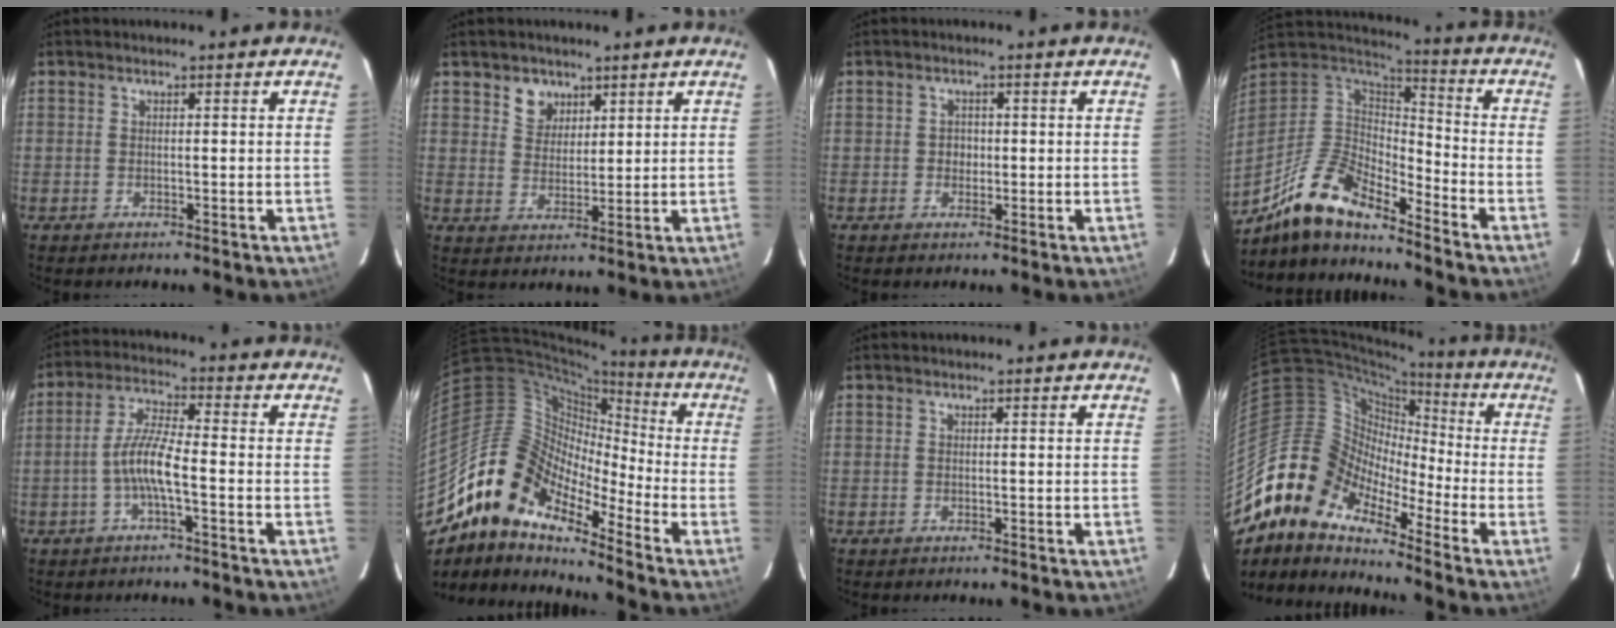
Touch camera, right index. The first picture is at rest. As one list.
[{"total": 4.8, "force": [3.0, 3.6, 1.1], "torque": [-0.011, 0.009, 0.057]}, {"total": 1.9, "force": [-0.2, 1.8, 0.5], "torque": [-0.007, 0.006, -0.004]}, {"total": 15.3, "force": [-12.0, 4.2, 8.5], "torque": [-0.172, -0.010, -0.238]}, {"total": 6.7, "force": [-2.3, 0.8, 6.2], "torque": [-0.134, 0.010, -0.045]}, {"total": 14.3, "force": [-11.0, 5.7, 7.1], "torque": [-0.099, 0.011, -0.232]}, {"total": 0.0}, {"total": 12.9, "force": [-9.5, 6.8, 5.3], "torque": [-0.085, 0.019, -0.211]}]